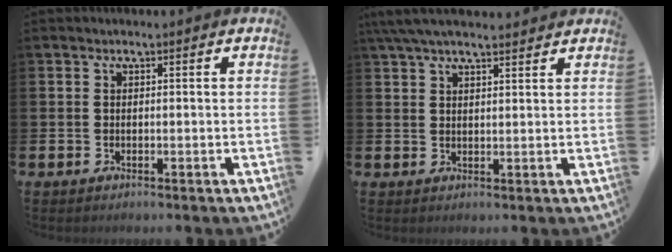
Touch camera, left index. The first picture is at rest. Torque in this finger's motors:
{"motor_torque": [0.64, -1.50, 0.61, 0.21]}